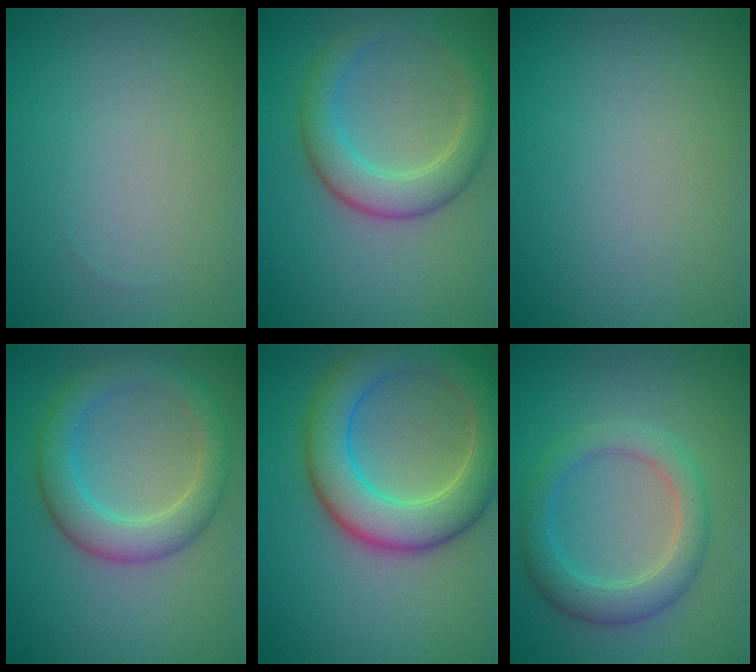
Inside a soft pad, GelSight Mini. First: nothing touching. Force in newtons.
{"total": 4.3, "press": 4.3, "slide": 0.2}
{"total": 0.0}
{"total": 4.4, "press": 4.3, "slide": 0.2}
{"total": 7.5, "press": 7.5, "slide": 0.4}
{"total": 3.7, "press": 3.7, "slide": 0.1}